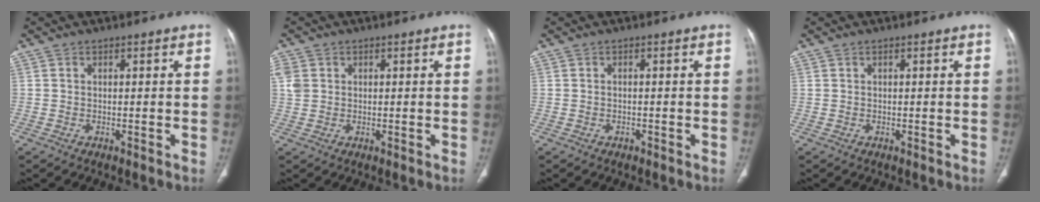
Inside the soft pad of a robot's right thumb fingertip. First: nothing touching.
{"total": 3.6, "force": [0.9, 3.0, 1.7], "torque": [-0.035, 0.005, 0.024]}
{"total": 0.6, "force": [-0.4, 0.4, 0.1], "torque": [-0.003, 0.003, -0.006]}
{"total": 0.0}